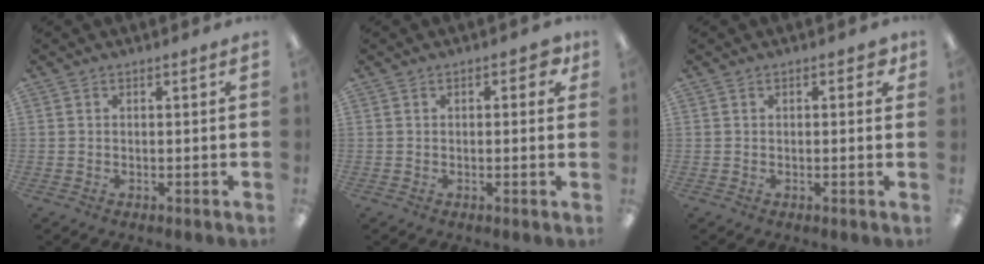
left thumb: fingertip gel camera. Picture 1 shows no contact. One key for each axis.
{"total": 3.8, "fx": 1.4, "fy": 2.0, "fz": 3.0, "tx": -0.035, "ty": 0.000, "tz": 0.018}
{"total": 2.8, "fx": 1.0, "fy": 1.5, "fz": 2.2, "tx": -0.028, "ty": 0.002, "tz": 0.013}